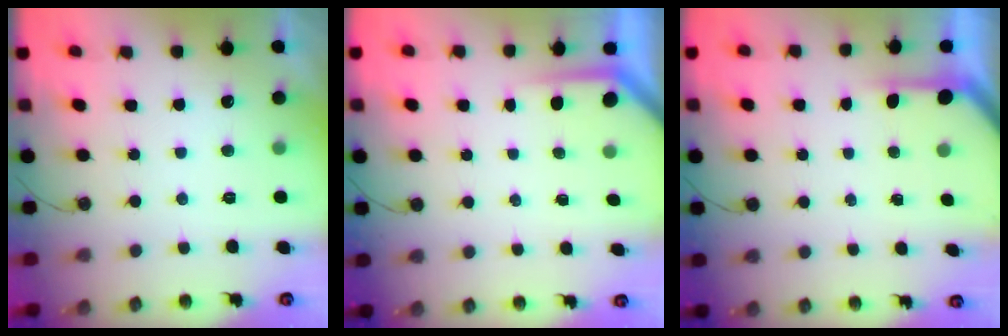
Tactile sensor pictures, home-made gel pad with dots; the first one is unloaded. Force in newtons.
{"total": 2.7, "press": 2.7, "slide": 0.4}
{"total": 2.7, "press": 2.7, "slide": 0.2}